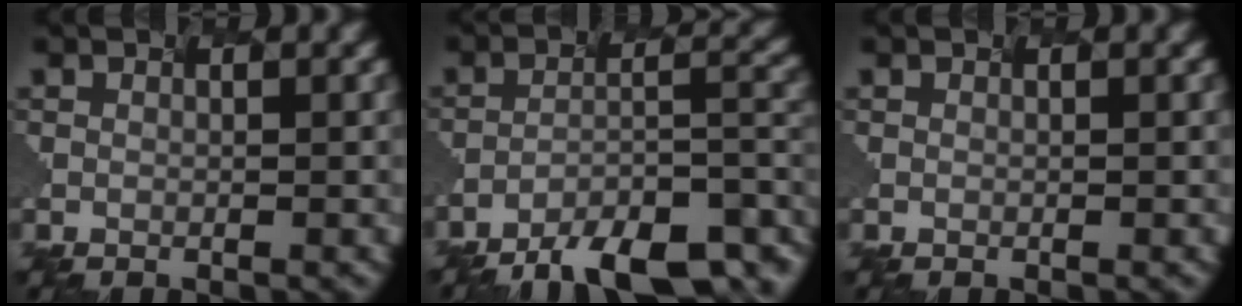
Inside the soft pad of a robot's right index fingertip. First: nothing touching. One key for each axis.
{"total": 10.3, "fx": -8.3, "fy": 2.0, "fz": 5.8, "tx": -0.085, "ty": 0.009, "tz": -0.125}
{"total": 0.0}